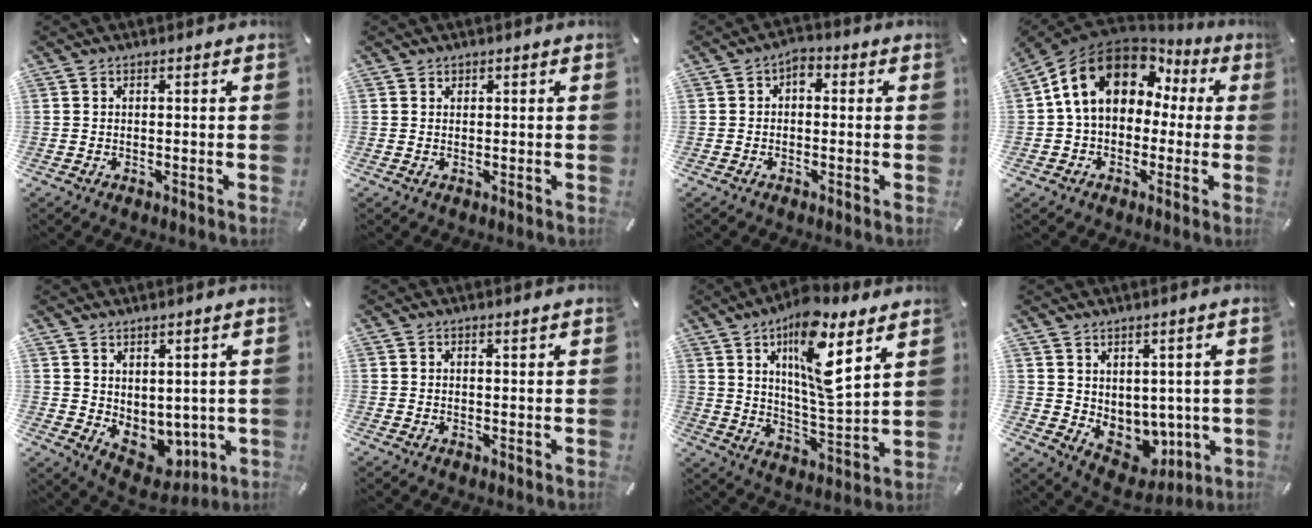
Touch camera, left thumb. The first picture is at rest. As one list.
[{"total": 0.6, "force": [0.4, 0.4, 0.0], "torque": [0.002, 0.002, 0.008]}, {"total": 2.9, "force": [-0.5, 2.0, 2.0], "torque": [-0.031, 0.010, -0.013]}, {"total": 15.4, "force": [5.0, 11.4, 9.2], "torque": [-0.193, -0.012, 0.085]}, {"total": 5.2, "force": [1.4, 4.7, 1.6], "torque": [-0.012, -0.031, 0.035]}, {"total": 0.6, "force": [0.5, 0.1, 0.4], "torque": [-0.008, -0.001, 0.009]}, {"total": 15.7, "force": [8.9, 4.7, 12.1], "torque": [-0.217, -0.040, 0.146]}, {"total": 7.0, "force": [2.0, 6.5, 1.6], "torque": [-0.019, -0.034, 0.049]}]